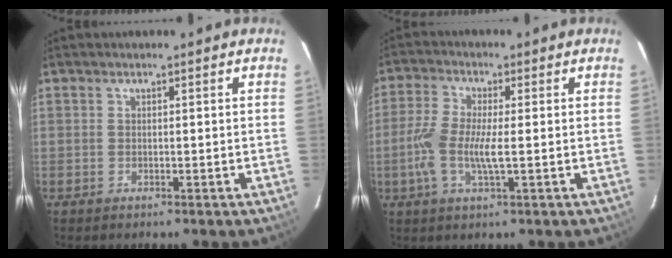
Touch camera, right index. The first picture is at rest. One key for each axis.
{"total": 7.4, "fx": -1.2, "fy": 1.8, "fz": 7.1, "tx": -0.158, "ty": -0.001, "tz": -0.027}